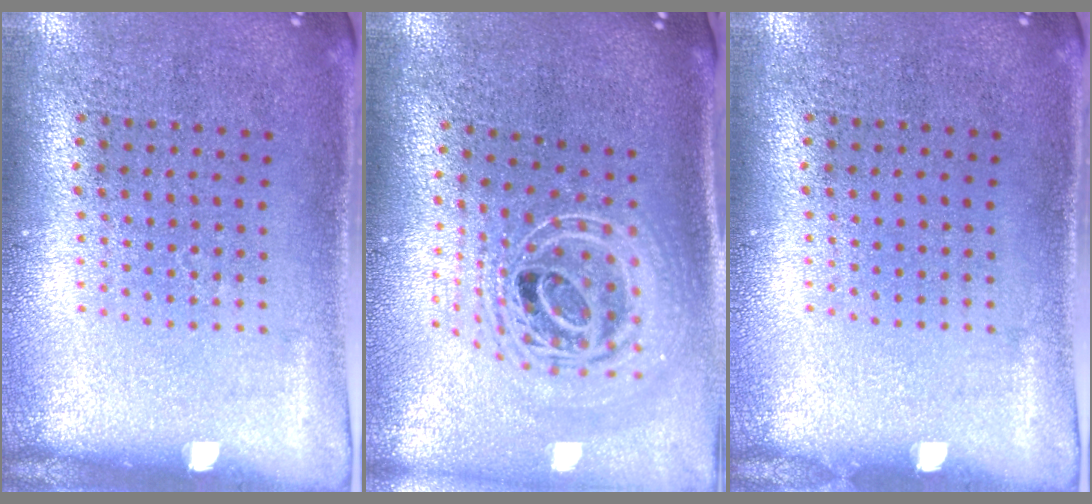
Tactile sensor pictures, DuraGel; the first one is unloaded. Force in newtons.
{"total": 2.7, "press": 1.8, "slide": 2.0}
{"total": 0.0}